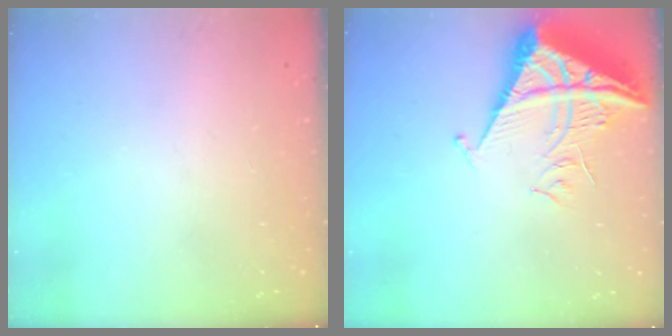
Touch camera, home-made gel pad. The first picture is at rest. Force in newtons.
{"total": 8.5, "press": 8.5, "slide": 0.8}